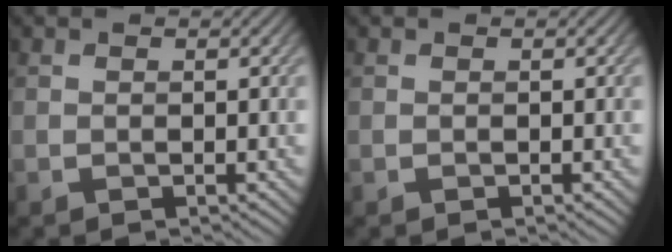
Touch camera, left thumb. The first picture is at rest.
{"total": 0.0}